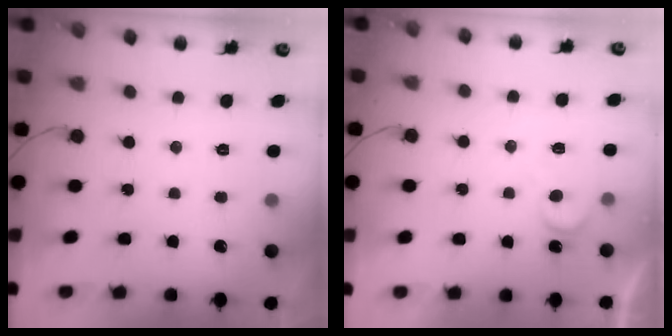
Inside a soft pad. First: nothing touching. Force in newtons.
{"total": 5.1, "press": 5.1, "slide": 0.4}